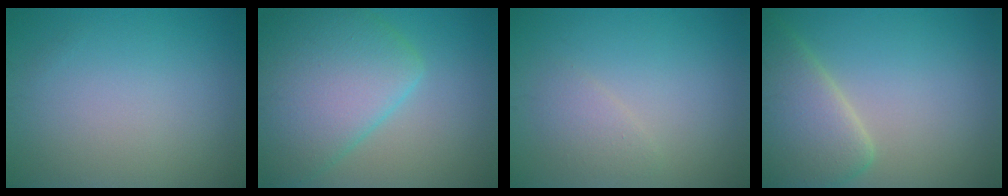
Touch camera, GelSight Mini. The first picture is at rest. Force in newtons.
{"total": 8.9, "press": 8.9, "slide": 0.4}
{"total": 1.5, "press": 1.5, "slide": 0.1}
{"total": 6.3, "press": 6.3, "slide": 0.8}